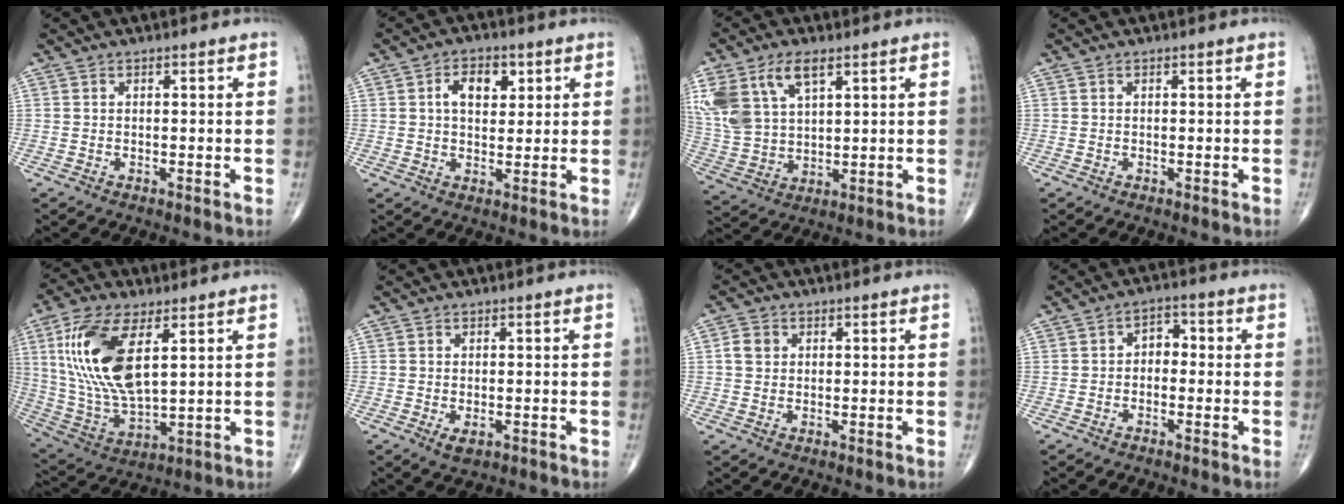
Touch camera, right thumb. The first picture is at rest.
{"total": 6.5, "force": [2.1, 4.0, 4.6], "torque": [-0.052, -0.002, 0.031]}
{"total": 14.8, "force": [7.0, 8.2, 10.2], "torque": [-0.220, -0.011, 0.144]}
{"total": 0.0}
{"total": 18.5, "force": [5.6, 8.3, 15.5], "torque": [-0.322, -0.020, 0.114]}
{"total": 2.1, "force": [-0.6, 1.1, 1.7], "torque": [-0.028, -0.004, -0.007]}
{"total": 3.1, "force": [0.6, 2.7, 1.5], "torque": [-0.019, 0.003, 0.010]}
{"total": 3.8, "force": [-0.4, 2.7, 2.6], "torque": [-0.020, 0.019, -0.019]}